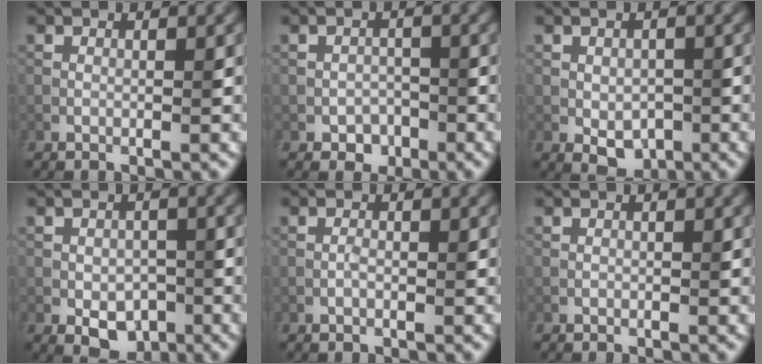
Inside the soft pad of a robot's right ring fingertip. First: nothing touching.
{"total": 1.5, "force": [-1.1, 1.0, -0.1], "torque": [0.004, -0.001, -0.014]}
{"total": 2.9, "force": [-1.0, 2.0, 1.8], "torque": [-0.039, -0.009, -0.007]}
{"total": 3.1, "force": [-1.4, 2.2, 1.7], "torque": [-0.030, -0.007, -0.018]}
{"total": 0.8, "force": [-0.6, 0.1, 0.5], "torque": [-0.016, 0.002, -0.010]}
{"total": 0.0}